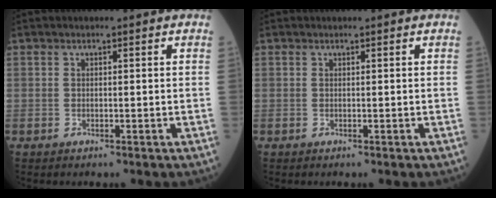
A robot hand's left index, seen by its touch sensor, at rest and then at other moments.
{"total": 0.0}